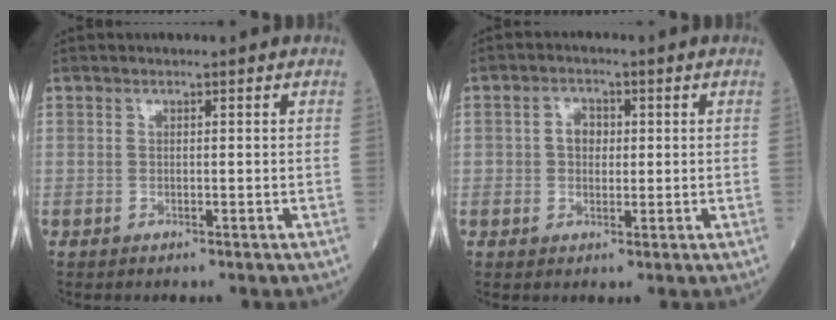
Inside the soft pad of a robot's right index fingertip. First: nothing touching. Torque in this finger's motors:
{"motor_torque": [0.07, 0.01, 0.04, 0.03]}